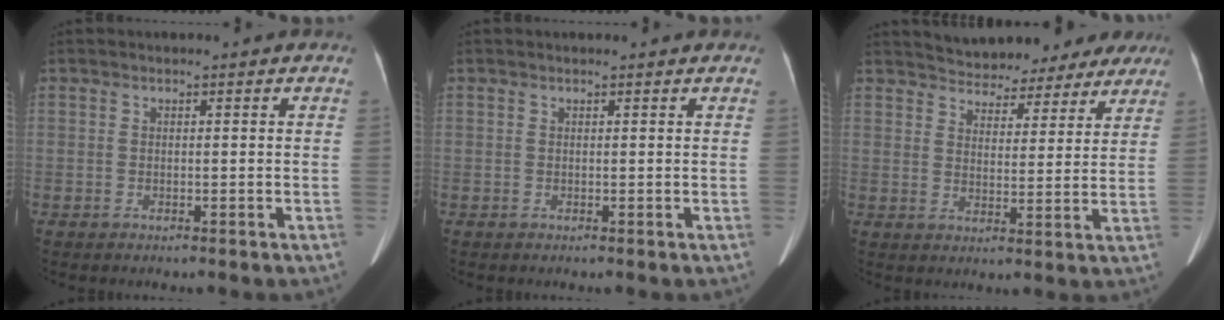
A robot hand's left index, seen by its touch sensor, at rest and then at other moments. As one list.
[{"total": 1.9, "force": [1.8, 0.2, 0.6], "torque": [-0.006, -0.002, 0.014]}, {"total": 16.9, "force": [15.2, 5.8, 4.4], "torque": [-0.055, -0.004, 0.188]}]